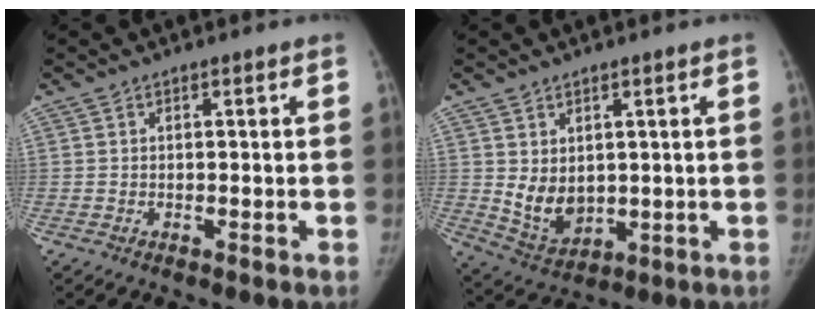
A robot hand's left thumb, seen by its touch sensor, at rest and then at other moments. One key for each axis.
{"total": 7.2, "fx": 1.0, "fy": 5.2, "fz": 4.8, "tx": -0.063, "ty": -0.020, "tz": 0.043}